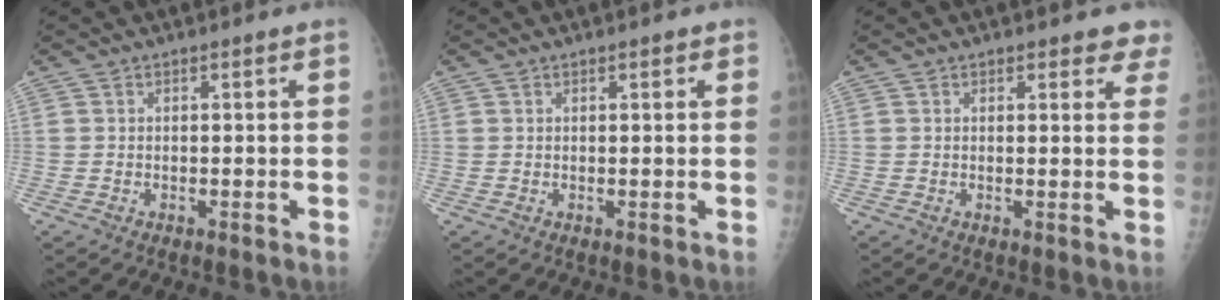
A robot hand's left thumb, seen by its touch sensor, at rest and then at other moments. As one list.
[{"total": 1.1, "force": [0.6, 0.5, 0.7], "torque": [-0.002, -0.001, 0.006]}, {"total": 4.2, "force": [3.3, 1.8, 1.7], "torque": [0.017, -0.012, 0.029]}]